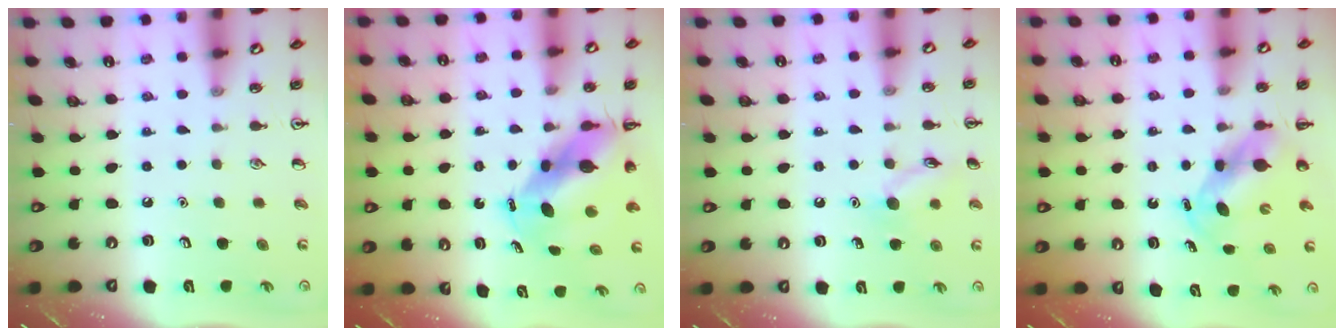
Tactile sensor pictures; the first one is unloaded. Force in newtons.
{"total": 8.3, "press": 8.1, "slide": 2.1}
{"total": 9.1, "press": 9.1, "slide": 0.7}
{"total": 5.6, "press": 5.5, "slide": 0.9}